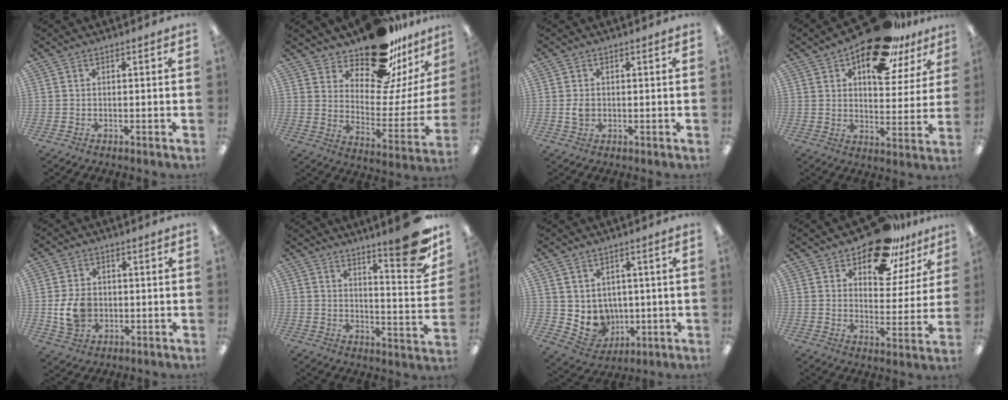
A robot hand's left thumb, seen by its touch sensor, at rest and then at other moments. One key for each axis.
{"total": 19.4, "fx": 15.9, "fy": 7.4, "fz": 8.4, "tx": -0.128, "ty": -0.119, "tz": 0.277}
{"total": 2.7, "fx": -0.1, "fy": 2.1, "fz": 1.7, "tx": -0.024, "ty": 0.002, "tz": -0.004}
{"total": 19.9, "fx": 12.7, "fy": 9.2, "fz": 12.2, "tx": -0.180, "ty": -0.061, "tz": 0.212}
{"total": 8.5, "fx": -0.8, "fy": 6.7, "fz": 5.1, "tx": -0.101, "ty": 0.005, "tz": -0.014}
{"total": 14.6, "fx": 10.8, "fy": 3.0, "fz": 9.3, "tx": -0.110, "ty": -0.083, "tz": 0.170}
{"total": 6.2, "fx": 1.7, "fy": 5.8, "fz": 1.2, "tx": -0.032, "ty": -0.019, "tz": 0.043}
{"total": 17.4, "fx": 12.8, "fy": 8.1, "fz": 8.5, "tx": -0.128, "ty": -0.075, "tz": 0.225}